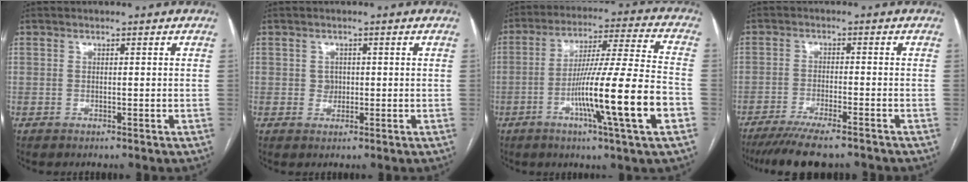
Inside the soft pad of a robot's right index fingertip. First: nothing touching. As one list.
[{"total": 1.7, "force": [0.1, 1.5, 0.7], "torque": [-0.010, 0.002, 0.004]}, {"total": 17.3, "force": [-5.6, -0.8, 16.4], "torque": [-0.281, -0.009, -0.096]}, {"total": 11.0, "force": [-9.3, 1.2, 5.7], "torque": [-0.082, -0.021, -0.144]}]